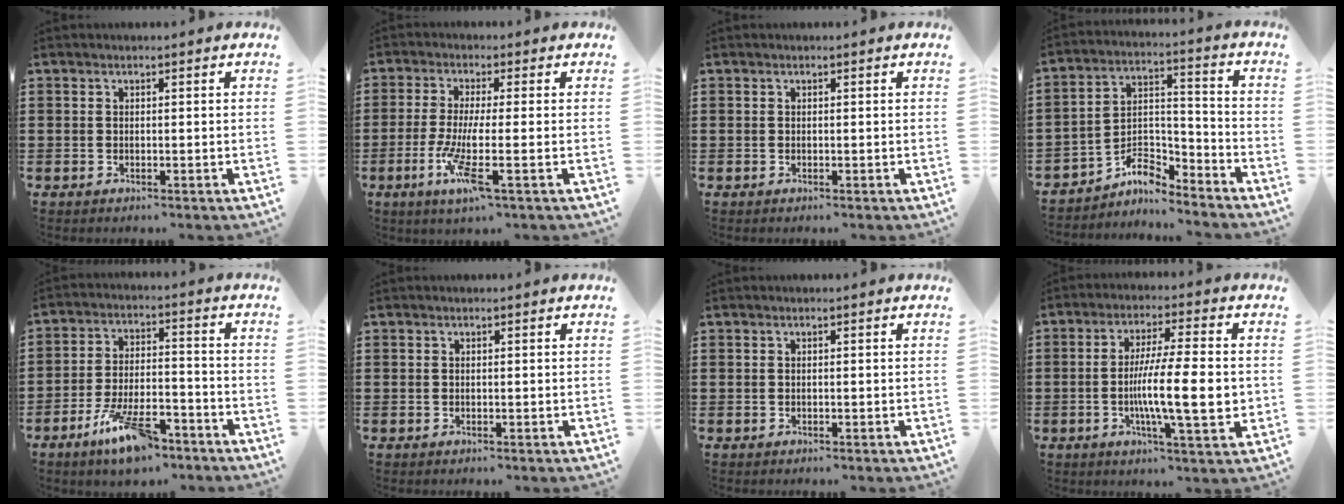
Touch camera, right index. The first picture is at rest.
{"total": 7.7, "force": [-2.5, 0.4, 7.2], "torque": [-0.162, -0.026, -0.051]}
{"total": 0.0}
{"total": 6.8, "force": [-5.9, 2.1, 2.6], "torque": [-0.056, 0.001, -0.117]}
{"total": 10.4, "force": [-7.0, 3.3, 6.9], "torque": [-0.132, 0.016, -0.127]}
{"total": 0.0}
{"total": 0.0}
{"total": 12.3, "force": [-1.2, 2.3, 12.0], "torque": [-0.201, -0.012, -0.023]}